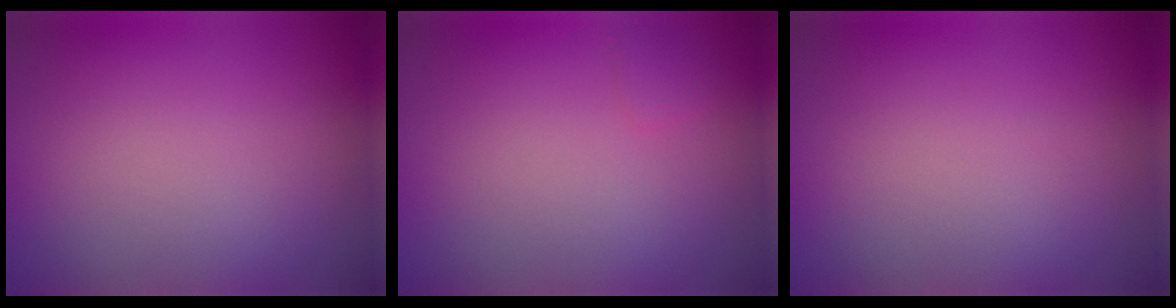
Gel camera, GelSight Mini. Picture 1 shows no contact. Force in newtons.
{"total": 0.7, "press": 0.7, "slide": 0.1}
{"total": 0.0}